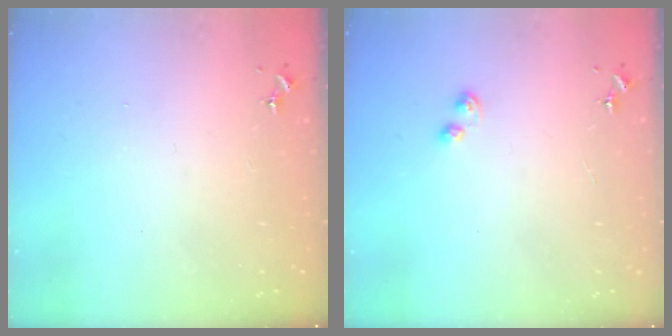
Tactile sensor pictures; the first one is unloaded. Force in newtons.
{"total": 3.4, "press": 3.3, "slide": 0.5}